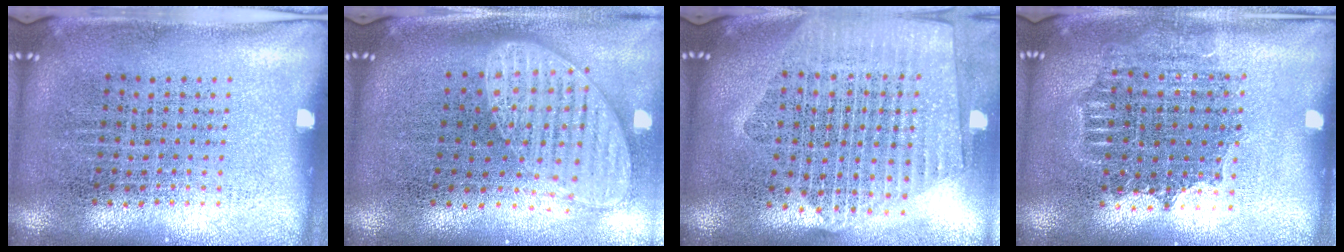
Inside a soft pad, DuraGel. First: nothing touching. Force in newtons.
{"total": 1.7, "press": 1.3, "slide": 1.0}
{"total": 2.4, "press": 2.1, "slide": 1.1}
{"total": 1.4, "press": 1.2, "slide": 0.7}